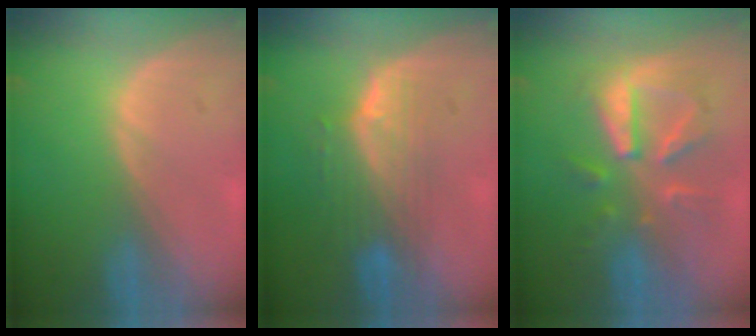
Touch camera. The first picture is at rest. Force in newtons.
{"total": 7.3, "press": 6.5, "slide": 3.3}
{"total": 9.3, "press": 8.9, "slide": 2.8}